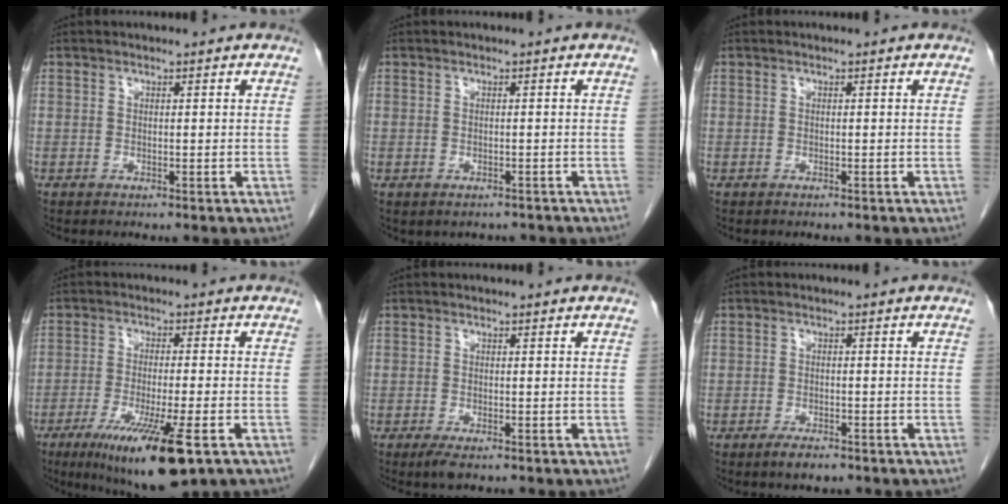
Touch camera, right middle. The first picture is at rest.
{"total": 1.6, "force": [-1.2, 1.0, 0.3], "torque": [-0.006, 0.000, -0.014]}
{"total": 0.0}
{"total": 13.0, "force": [-6.8, 1.2, 11.0], "torque": [-0.178, -0.037, -0.107]}
{"total": 2.1, "force": [-1.4, 0.5, 1.6], "torque": [-0.032, -0.007, -0.024]}
{"total": 2.5, "force": [-1.8, 0.9, 1.5], "torque": [-0.031, -0.003, -0.027]}